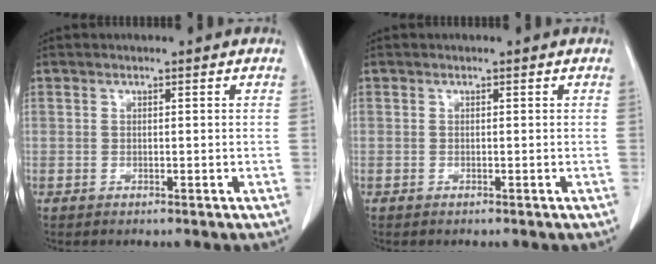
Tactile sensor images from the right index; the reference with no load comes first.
{"total": 0.0}